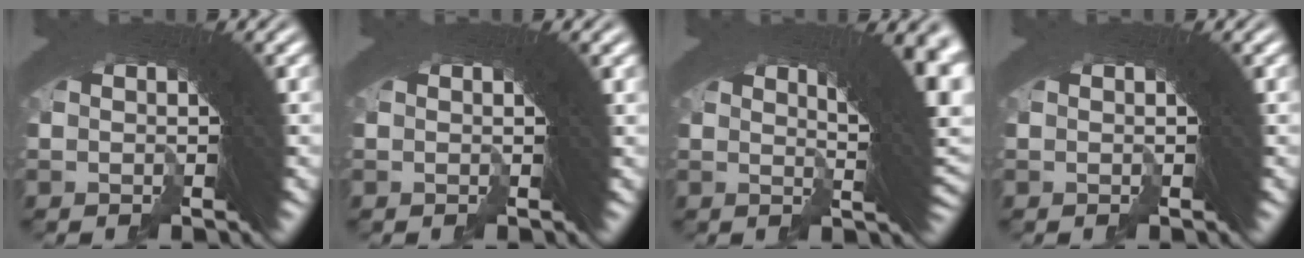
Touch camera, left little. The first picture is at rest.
{"total": 0.5, "force": [0.4, -0.1, 0.4], "torque": [-0.008, -0.001, 0.005]}
{"total": 6.7, "force": [2.5, 0.9, 6.2], "torque": [-0.046, 0.017, 0.036]}
{"total": 0.0}